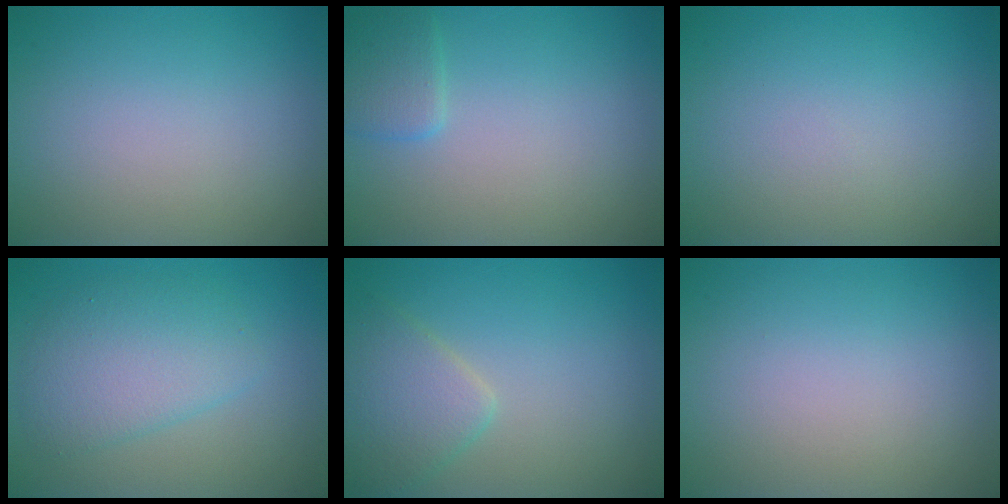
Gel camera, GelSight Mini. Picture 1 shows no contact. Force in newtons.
{"total": 1.8, "press": 1.8, "slide": 0.1}
{"total": 0.0}
{"total": 4.4, "press": 4.4, "slide": 0.1}
{"total": 3.4, "press": 3.4, "slide": 0.1}
{"total": 0.0}